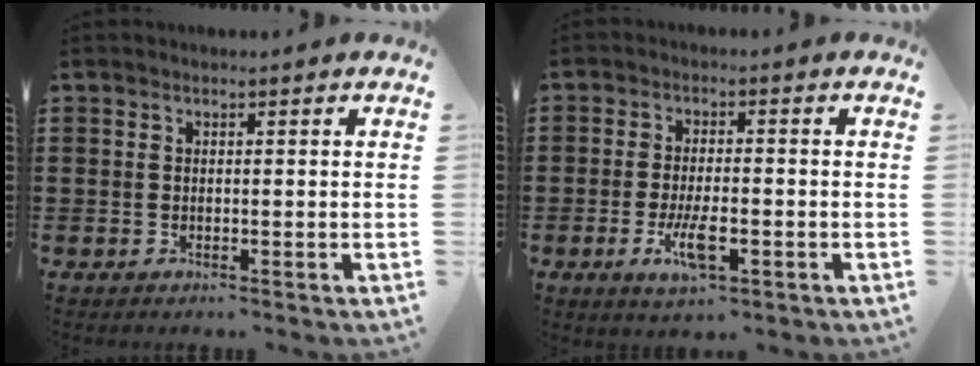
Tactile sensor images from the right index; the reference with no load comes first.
{"total": 5.9, "force": [-2.1, 2.0, 5.1], "torque": [-0.111, -0.007, -0.042]}